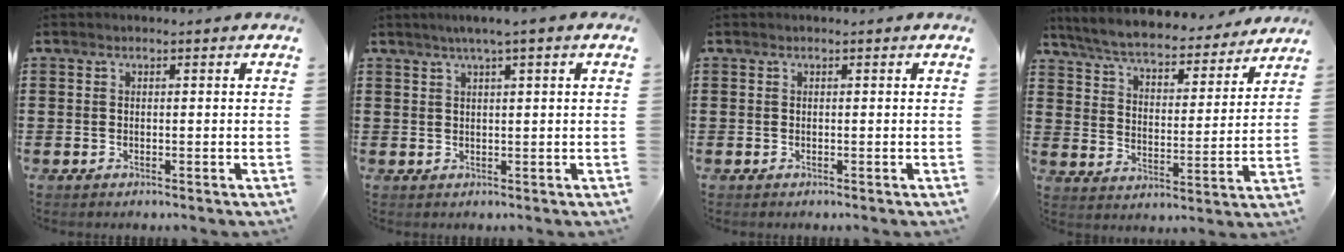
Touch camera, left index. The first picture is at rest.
{"total": 2.0, "force": [1.0, -0.2, 1.7], "torque": [-0.034, 0.000, 0.016]}
{"total": 0.0}
{"total": 6.3, "force": [6.0, 0.4, 1.9], "torque": [-0.066, -0.041, 0.102]}